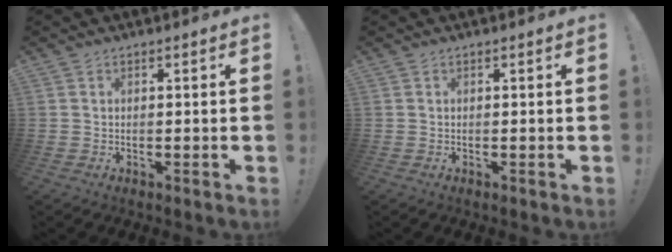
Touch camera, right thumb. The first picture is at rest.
{"total": 0.0}